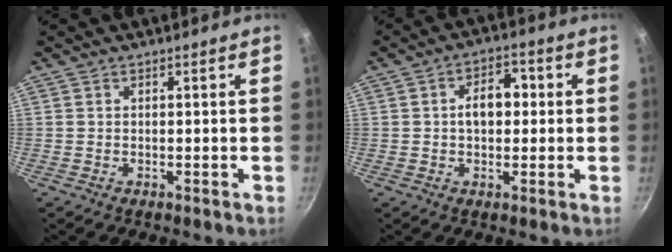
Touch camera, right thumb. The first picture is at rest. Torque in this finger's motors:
{"motor_torque": [0.93, 1.03, 0.91, -0.07, 0.09]}